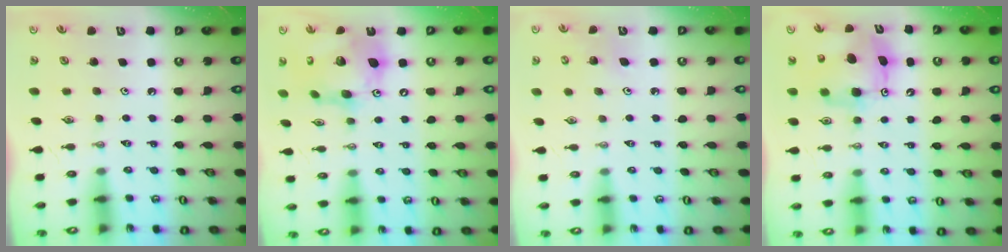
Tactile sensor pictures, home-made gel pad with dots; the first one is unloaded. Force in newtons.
{"total": 17.7, "press": 17.6, "slide": 1.7}
{"total": 4.5, "press": 4.5, "slide": 0.2}
{"total": 9.7, "press": 9.7, "slide": 0.8}